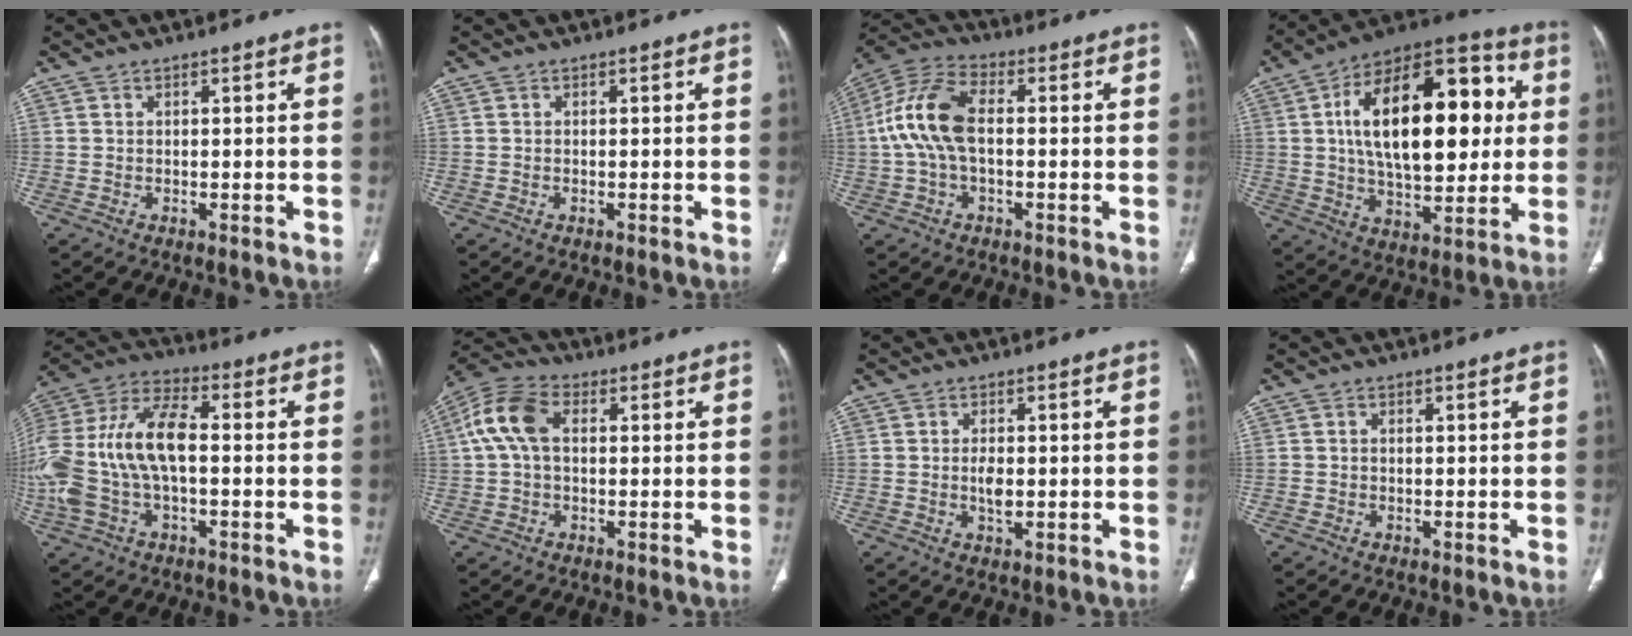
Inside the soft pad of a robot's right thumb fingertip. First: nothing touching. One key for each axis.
{"total": 0.0}
{"total": 11.9, "fx": 0.0, "fy": 6.4, "fz": 10.1, "tx": -0.220, "ty": 0.033, "tz": -0.007}
{"total": 27.5, "fx": 4.1, "fy": 14.2, "fz": 23.2, "tx": -0.339, "ty": 0.018, "tz": 0.059}
{"total": 20.4, "fx": -1.2, "fy": 10.8, "fz": 17.3, "tx": -0.396, "ty": 0.035, "tz": -0.021}
{"total": 9.3, "fx": 1.4, "fy": 5.8, "fz": 7.1, "tx": -0.155, "ty": 0.030, "tz": 0.021}
{"total": 3.0, "fx": -0.2, "fy": 1.6, "fz": 2.5, "tx": -0.046, "ty": -0.001, "tz": -0.004}
{"total": 0.7, "fx": -0.2, "fy": 0.7, "fz": 0.1, "tx": 0.002, "ty": 0.005, "tz": -0.005}